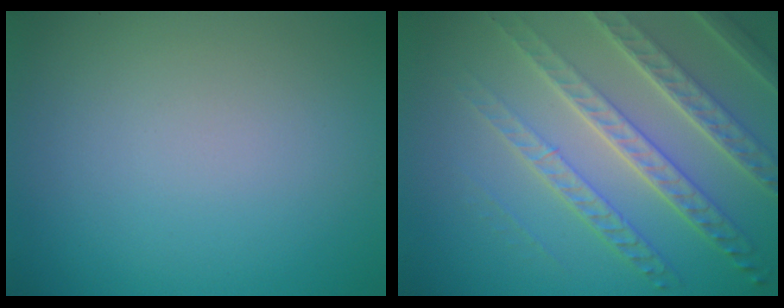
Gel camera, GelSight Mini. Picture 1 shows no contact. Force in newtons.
{"total": 7.8, "press": 5.4, "slide": 5.6}